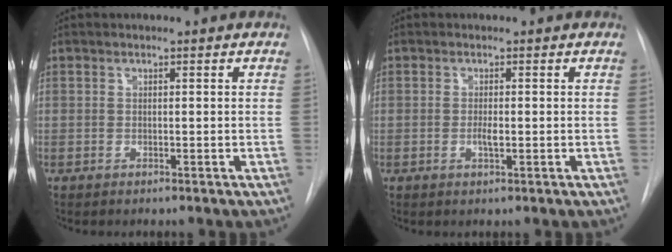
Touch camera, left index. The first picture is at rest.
{"total": 1.3, "force": [-0.3, 0.3, 1.2], "torque": [-0.025, -0.004, -0.006]}